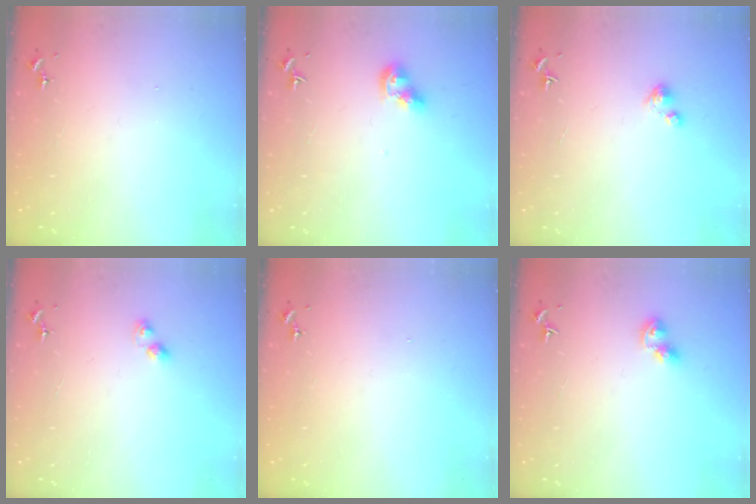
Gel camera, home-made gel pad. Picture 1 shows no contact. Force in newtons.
{"total": 8.9, "press": 8.9, "slide": 0.8}
{"total": 3.0, "press": 3.0, "slide": 0.2}
{"total": 3.8, "press": 3.8, "slide": 0.4}
{"total": 0.0}
{"total": 6.9, "press": 6.9, "slide": 0.8}